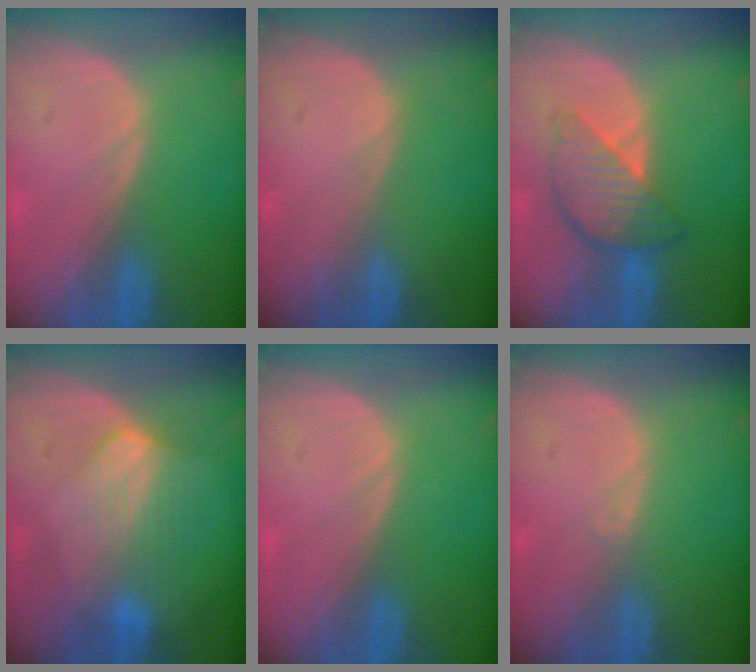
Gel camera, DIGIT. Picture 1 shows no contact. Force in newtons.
{"total": 0.0}
{"total": 6.3, "press": 6.3, "slide": 0.2}
{"total": 7.2, "press": 6.5, "slide": 3.1}
{"total": 0.0}
{"total": 0.6, "press": 0.4, "slide": 0.4}